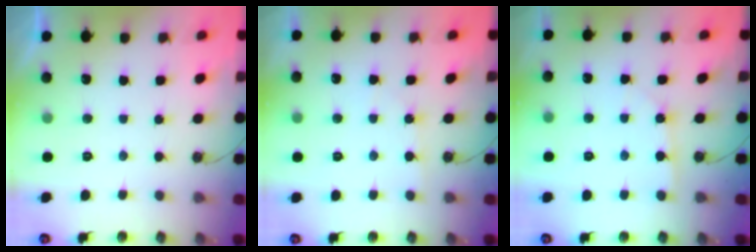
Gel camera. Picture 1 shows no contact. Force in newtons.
{"total": 3.2, "press": 3.1, "slide": 0.4}
{"total": 2.0, "press": 1.9, "slide": 0.3}